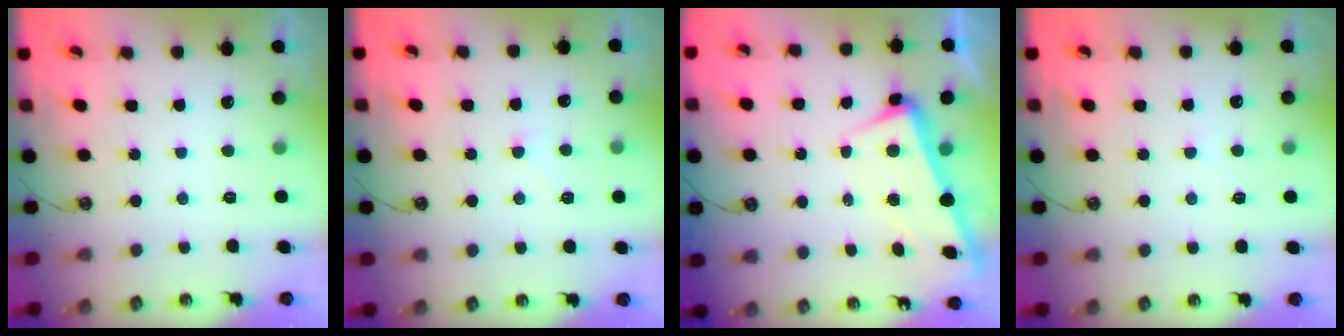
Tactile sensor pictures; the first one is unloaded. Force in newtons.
{"total": 3.7, "press": 3.6, "slide": 0.5}
{"total": 3.0, "press": 2.9, "slide": 0.9}
{"total": 0.8, "press": 0.8, "slide": 0.2}